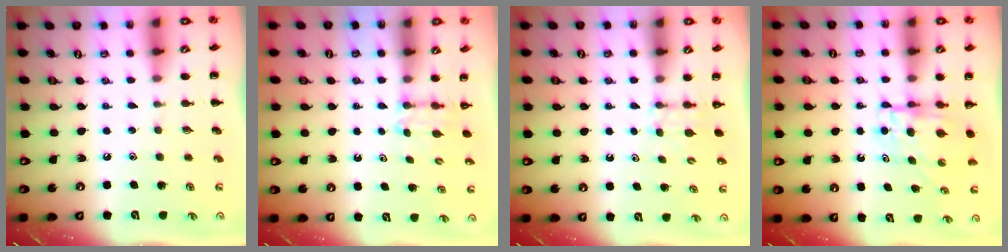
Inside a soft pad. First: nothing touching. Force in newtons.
{"total": 2.6, "press": 2.4, "slide": 1.0}
{"total": 2.7, "press": 2.5, "slide": 1.1}
{"total": 4.8, "press": 4.8, "slide": 0.4}